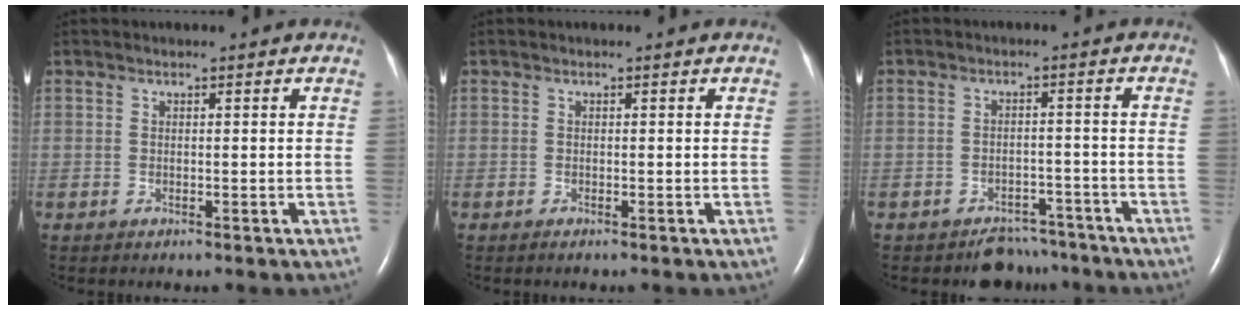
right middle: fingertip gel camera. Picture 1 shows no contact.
{"total": 0.0}
{"total": 4.7, "force": [-4.0, 2.5, -0.1], "torque": [0.005, 0.014, -0.055]}